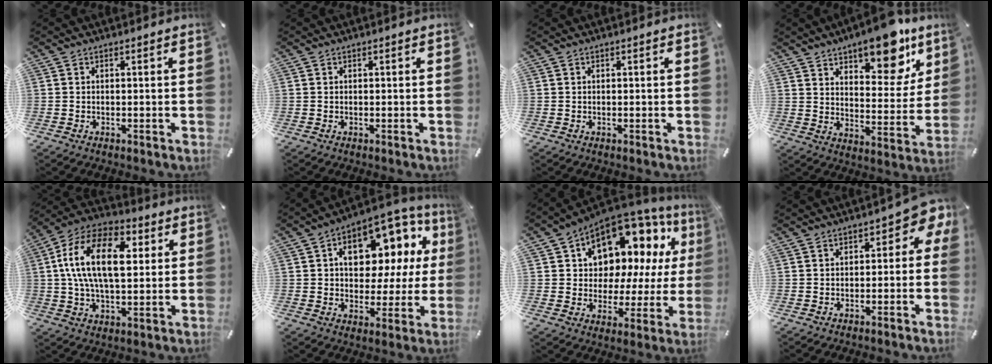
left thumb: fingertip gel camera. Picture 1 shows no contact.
{"total": 0.0}
{"total": 0.0}
{"total": 14.3, "force": [10.7, 5.9, 7.4], "torque": [-0.081, -0.078, 0.181]}
{"total": 18.5, "force": [3.6, 10.8, 14.6], "torque": [-0.293, 0.005, 0.054]}
{"total": 13.4, "force": [4.7, 9.1, 8.7], "torque": [-0.124, -0.034, 0.084]}
{"total": 12.7, "force": [8.3, 8.4, 4.9], "torque": [-0.072, -0.082, 0.144]}
{"total": 4.5, "force": [0.7, 2.9, 3.3], "torque": [-0.043, 0.000, 0.006]}